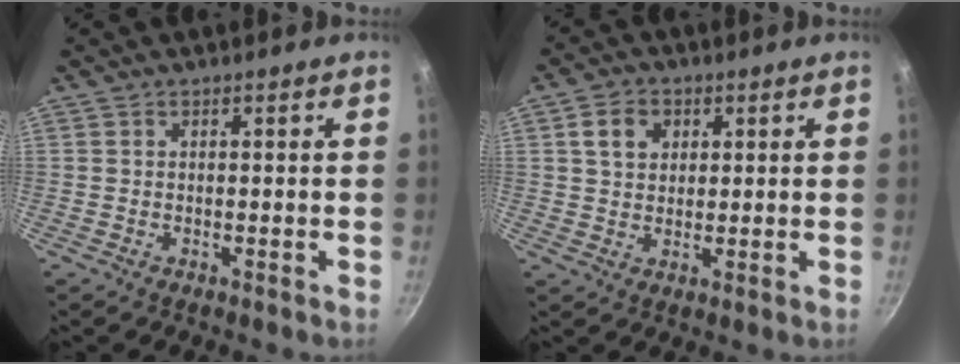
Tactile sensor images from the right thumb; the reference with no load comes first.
{"total": 5.7, "force": [1.9, 4.5, 2.9], "torque": [-0.032, 0.005, 0.030]}